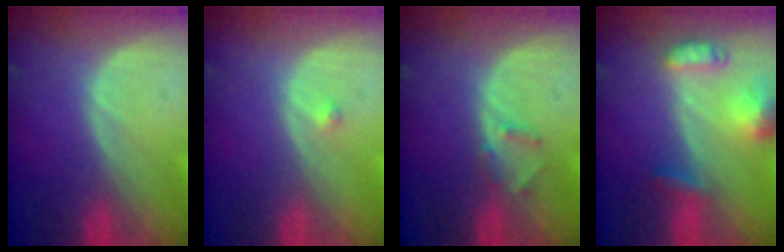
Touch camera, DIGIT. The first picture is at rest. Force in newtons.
{"total": 0.7, "press": 0.7, "slide": 0.1}
{"total": 1.9, "press": 1.7, "slide": 0.9}
{"total": 6.5, "press": 6.3, "slide": 1.8}